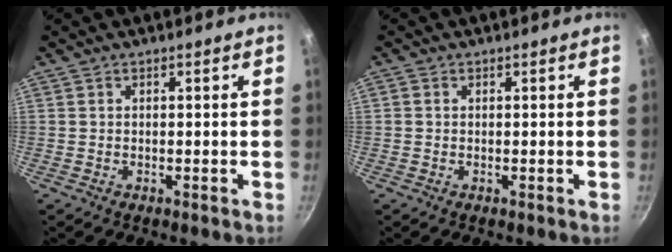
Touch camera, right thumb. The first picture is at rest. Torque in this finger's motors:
{"motor_torque": [-0.47, 0.31, -0.26, 0.15, 0.05]}